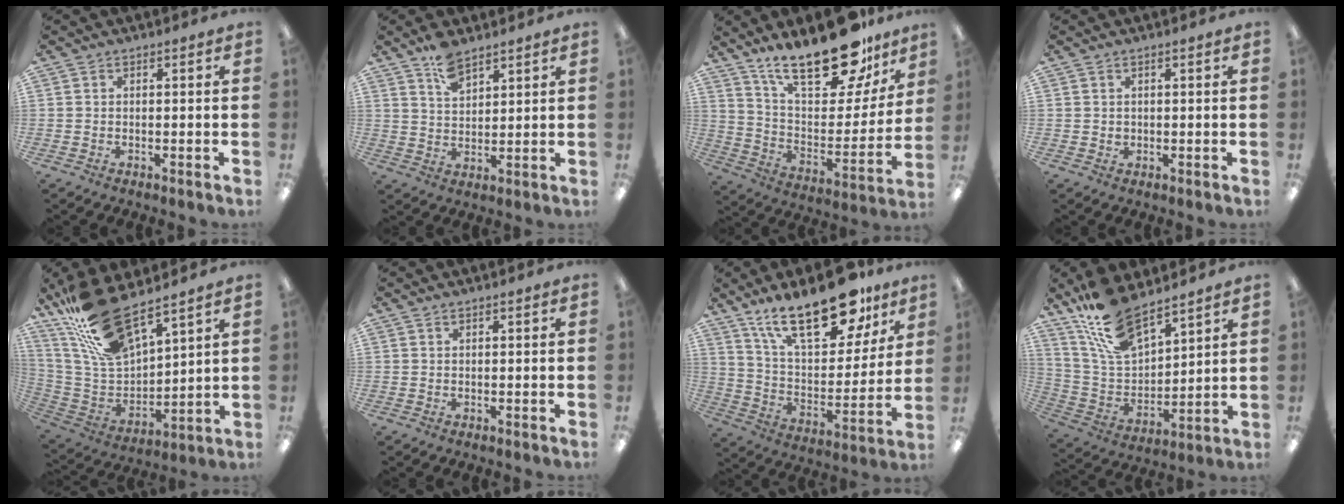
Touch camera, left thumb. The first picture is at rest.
{"total": 7.0, "force": [5.2, 3.2, 3.4], "torque": [-0.057, -0.024, 0.093]}
{"total": 25.0, "force": [18.8, 9.2, 13.6], "torque": [-0.205, -0.124, 0.320]}
{"total": 1.0, "force": [0.4, 0.8, 0.2], "torque": [-0.006, 0.004, 0.007]}
{"total": 21.2, "force": [16.2, 7.4, 11.5], "torque": [-0.246, -0.088, 0.293]}
{"total": 0.5, "force": [0.4, 0.1, 0.3], "torque": [-0.006, 0.002, 0.007]}
{"total": 25.2, "force": [17.1, 10.2, 15.4], "torque": [-0.248, -0.096, 0.290]}
{"total": 16.7, "force": [13.1, 6.5, 8.0], "torque": [-0.184, -0.064, 0.241]}